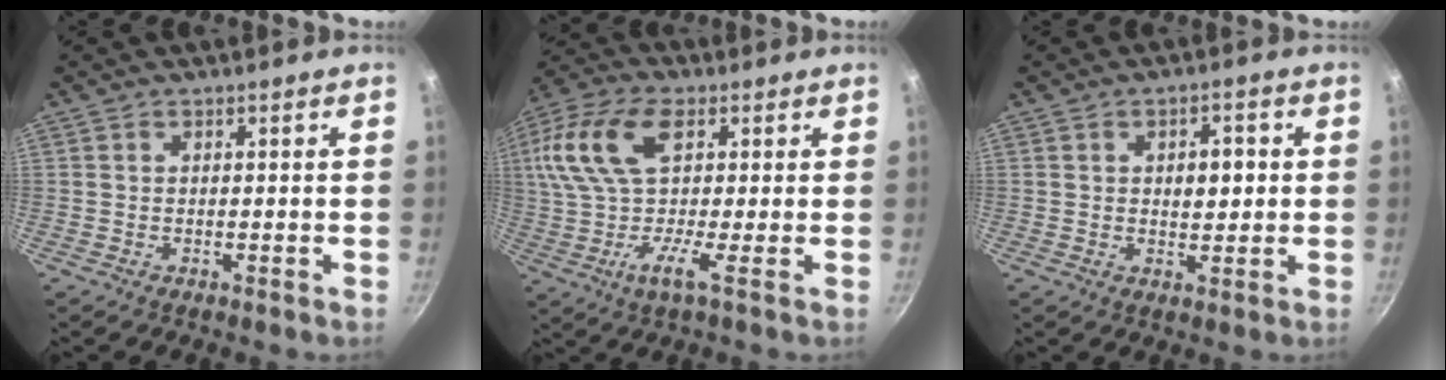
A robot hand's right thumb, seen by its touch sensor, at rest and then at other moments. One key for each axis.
{"total": 16.5, "fx": 3.1, "fy": 7.4, "fz": 14.5, "tx": -0.290, "ty": 0.020, "tz": 0.031}
{"total": 5.2, "fx": 0.7, "fy": 3.0, "fz": 4.2, "tx": -0.039, "ty": 0.003, "tz": 0.009}